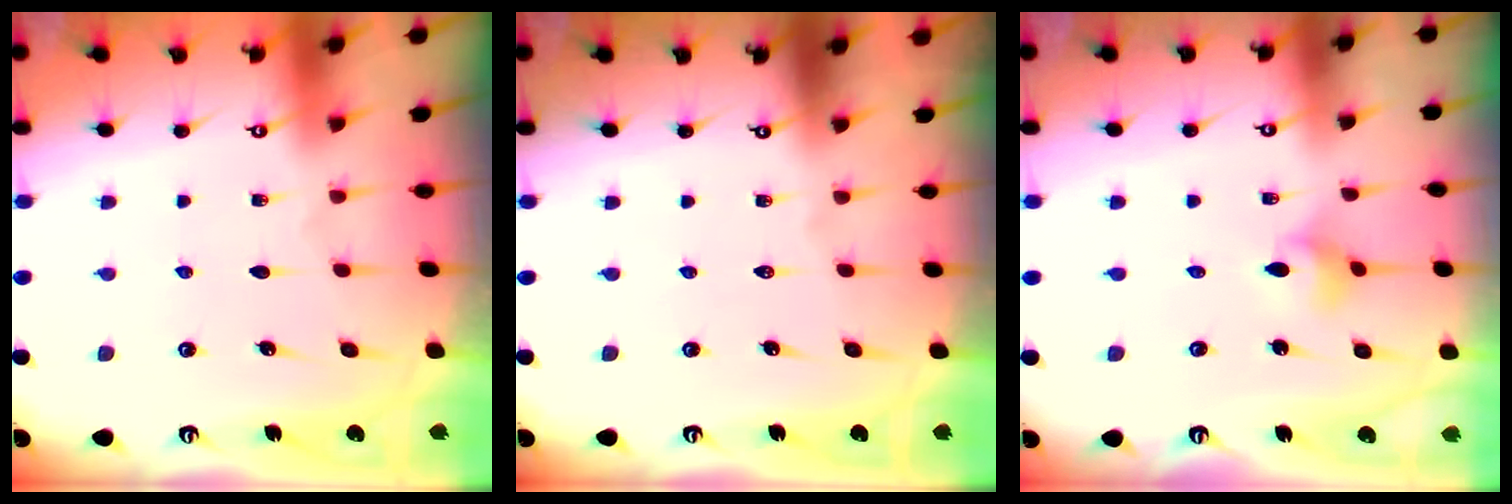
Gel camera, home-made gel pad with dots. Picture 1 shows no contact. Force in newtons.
{"total": 0.0}
{"total": 3.0, "press": 2.9, "slide": 0.6}